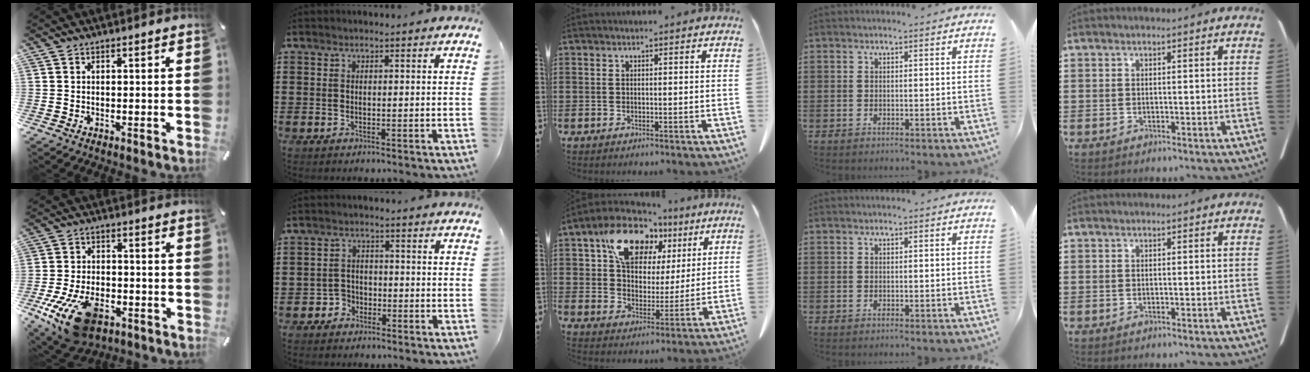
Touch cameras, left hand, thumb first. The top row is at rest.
{"thumb": {"total": 16.1, "force": [-8.0, 9.1, 10.7], "torque": [-0.205, 0.032, -0.133]}, "index": {"total": 2.4, "force": [-1.8, 1.7, 0.3], "torque": [-0.015, 0.004, -0.039]}, "middle": {"total": 13.6, "force": [7.9, 8.3, 7.3], "torque": [-0.147, -0.012, 0.146]}}